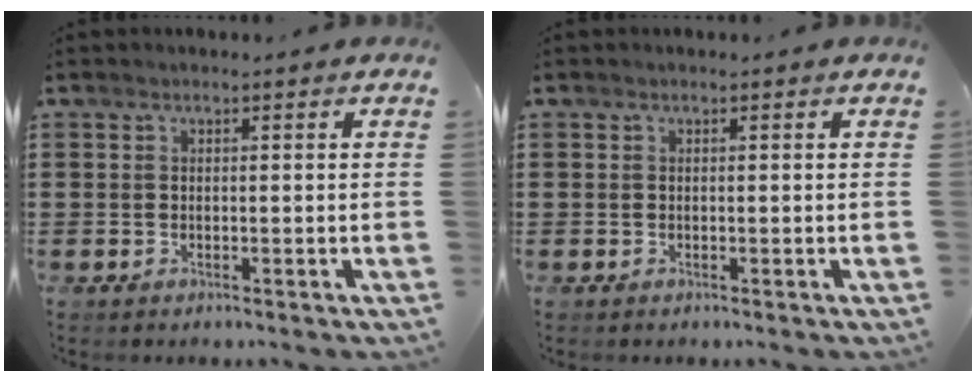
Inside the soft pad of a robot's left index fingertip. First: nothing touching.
{"total": 0.0}